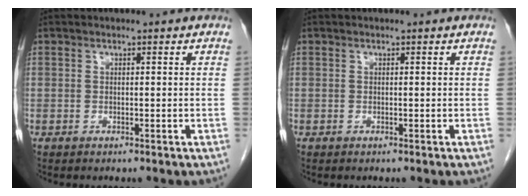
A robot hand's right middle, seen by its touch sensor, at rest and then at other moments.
{"total": 0.0}